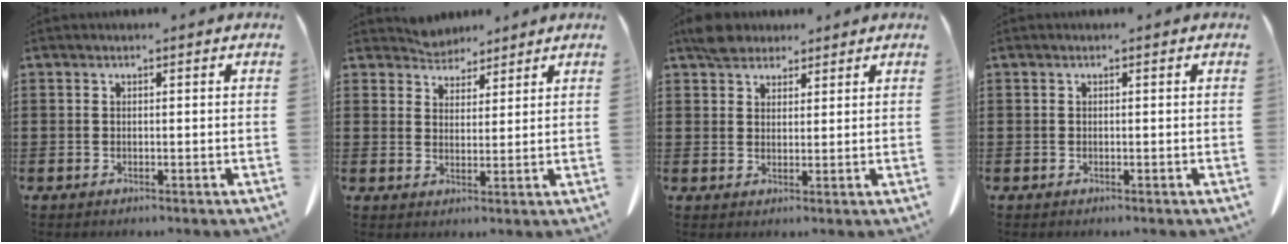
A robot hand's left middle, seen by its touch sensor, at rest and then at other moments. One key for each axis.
{"total": 4.1, "fx": 3.7, "fy": 1.7, "fz": -0.1, "tx": -0.017, "ty": -0.013, "tz": 0.069}
{"total": 3.8, "fx": 3.1, "fy": 1.8, "fz": 1.1, "tx": -0.023, "ty": 0.004, "tz": 0.060}
{"total": 0.0}